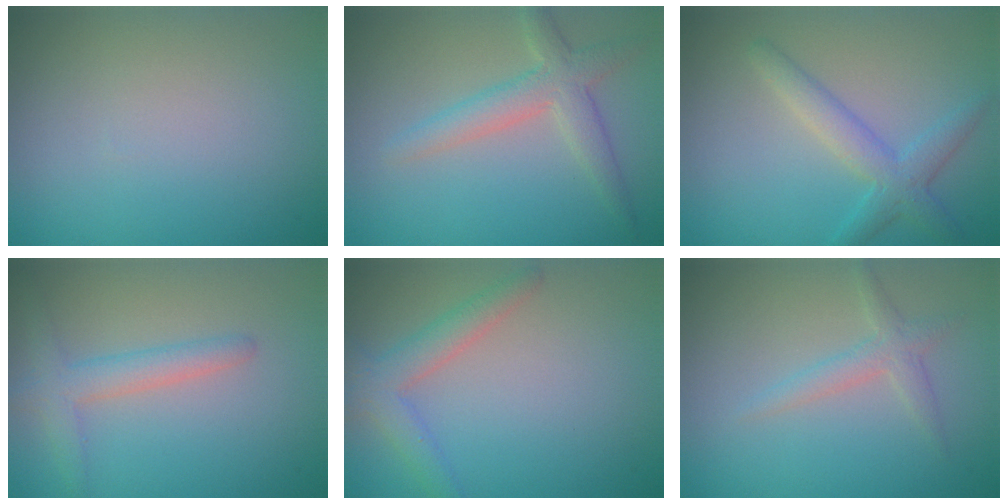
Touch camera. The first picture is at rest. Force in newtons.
{"total": 3.2, "press": 3.2, "slide": 0.2}
{"total": 3.1, "press": 3.1, "slide": 0.1}
{"total": 2.7, "press": 2.7, "slide": 0.2}
{"total": 2.9, "press": 2.9, "slide": 0.1}
{"total": 1.8, "press": 1.8, "slide": 0.1}